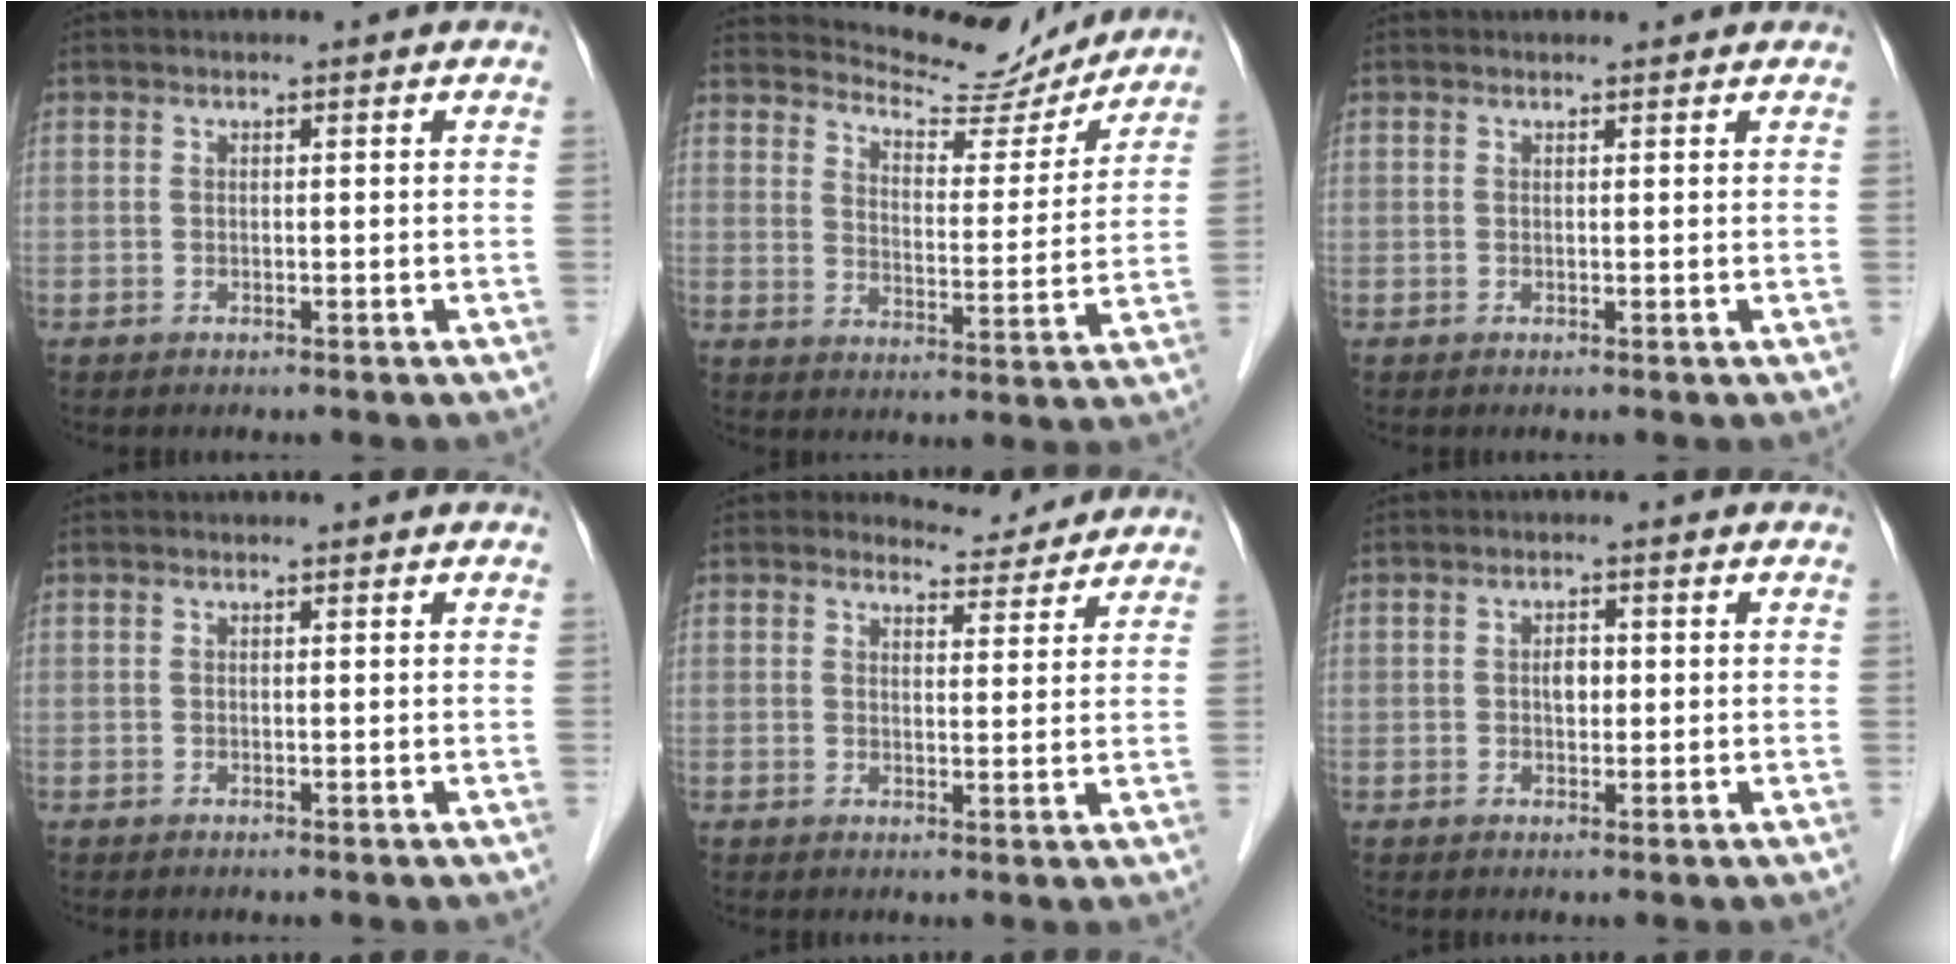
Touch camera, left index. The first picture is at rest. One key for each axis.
{"total": 13.6, "fx": 13.1, "fy": 2.5, "fz": 2.4, "tx": -0.038, "ty": -0.013, "tz": 0.179}
{"total": 1.2, "fx": 1.2, "fy": 0.4, "fz": 0.1, "tx": -0.012, "ty": 0.006, "tz": 0.013}
{"total": 0.0}
{"total": 4.1, "fx": 3.9, "fy": 1.1, "fz": -0.5, "tx": -0.001, "ty": -0.002, "tz": 0.051}
{"total": 2.1, "fx": 0.1, "fy": 1.4, "fz": 1.6, "tx": -0.027, "ty": 0.004, "tz": 0.001}